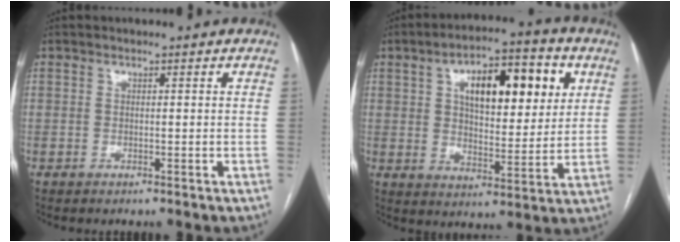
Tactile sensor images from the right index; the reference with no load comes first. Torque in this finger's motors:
{"motor_torque": [1.38, 0.76, 0.49, 0.15]}